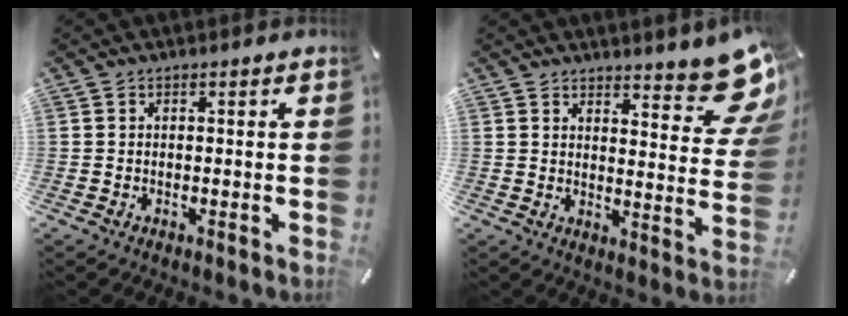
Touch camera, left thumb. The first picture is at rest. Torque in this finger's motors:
{"motor_torque": [1.46, 0.72, 0.20, -0.25, 0.05]}